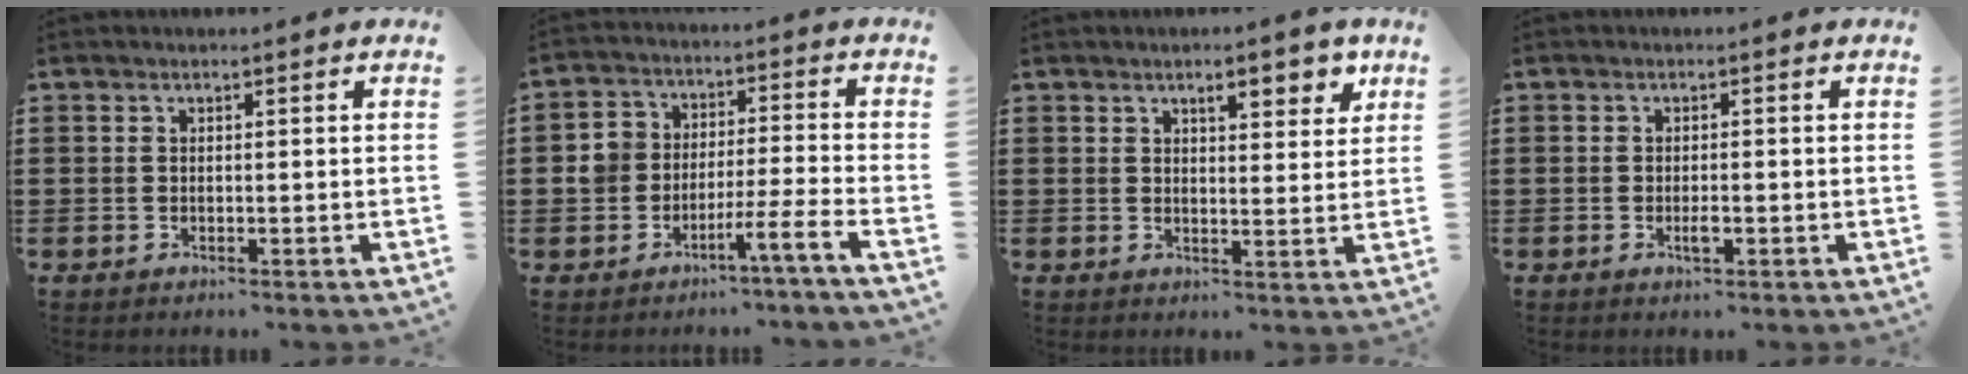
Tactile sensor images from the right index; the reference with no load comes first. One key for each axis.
{"total": 5.0, "fx": -4.1, "fy": 1.1, "fz": 2.5, "tx": -0.056, "ty": 0.004, "tz": -0.083}
{"total": 4.8, "fx": 3.0, "fy": 1.7, "fz": 3.3, "tx": -0.041, "ty": -0.003, "tz": 0.044}
{"total": 1.6, "fx": -0.6, "fy": 0.5, "fz": 1.5, "tx": -0.035, "ty": -0.003, "tz": -0.013}